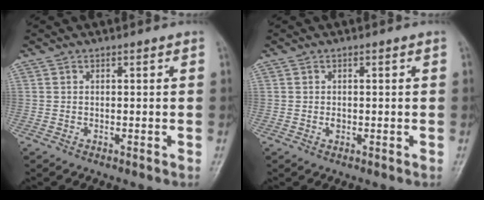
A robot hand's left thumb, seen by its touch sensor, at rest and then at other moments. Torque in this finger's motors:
{"motor_torque": [0.32, 0.34, 0.33, 0.22, -0.01]}